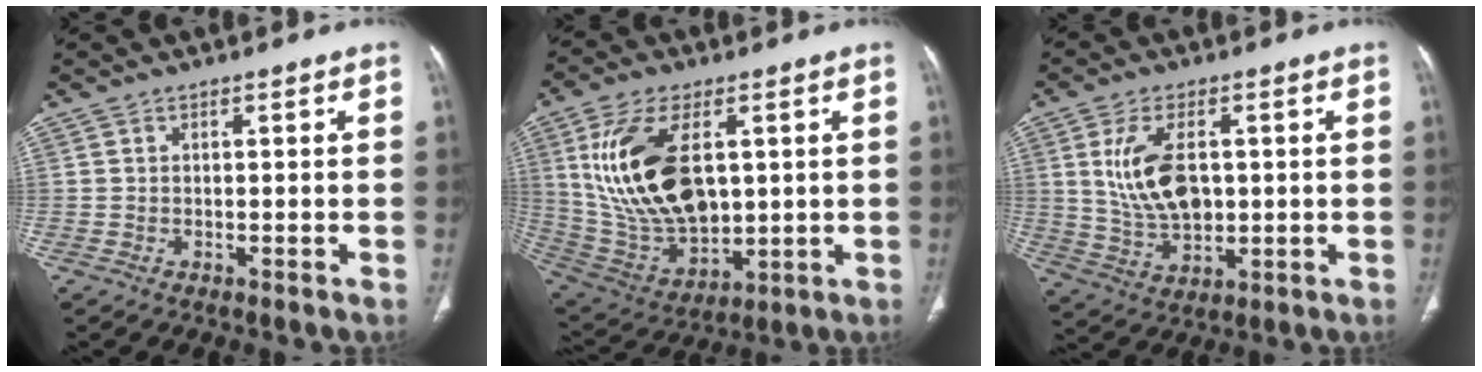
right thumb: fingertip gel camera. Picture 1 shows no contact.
{"total": 20.6, "force": [4.2, 11.4, 16.7], "torque": [-0.315, -0.018, 0.096]}
{"total": 11.3, "force": [1.8, 6.5, 9.1], "torque": [-0.168, -0.008, 0.046]}